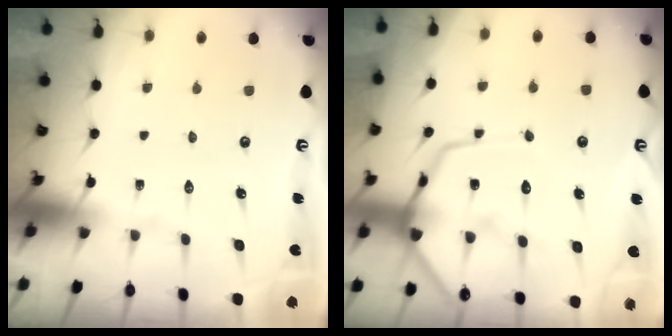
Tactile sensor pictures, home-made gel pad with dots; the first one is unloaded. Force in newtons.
{"total": 14.6, "press": 14.5, "slide": 1.4}